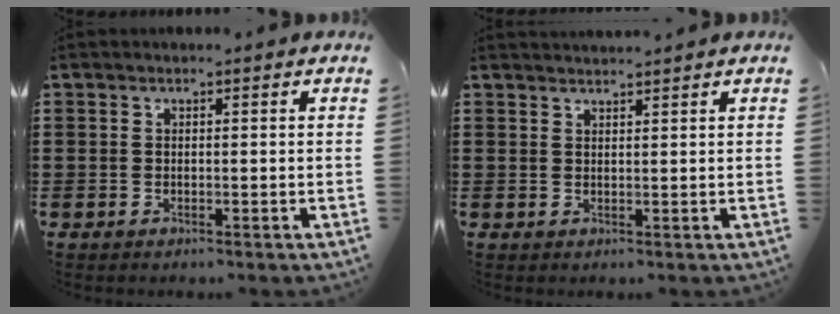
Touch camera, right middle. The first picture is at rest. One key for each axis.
{"total": 1.5, "fx": 1.5, "fy": -0.3, "fz": 0.0, "tx": -0.002, "ty": 0.000, "tz": 0.029}